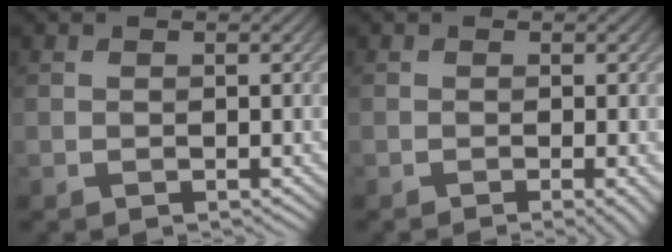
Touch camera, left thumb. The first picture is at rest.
{"total": 2.2, "force": [-0.8, 0.3, 2.0], "torque": [-0.026, -0.001, -0.016]}